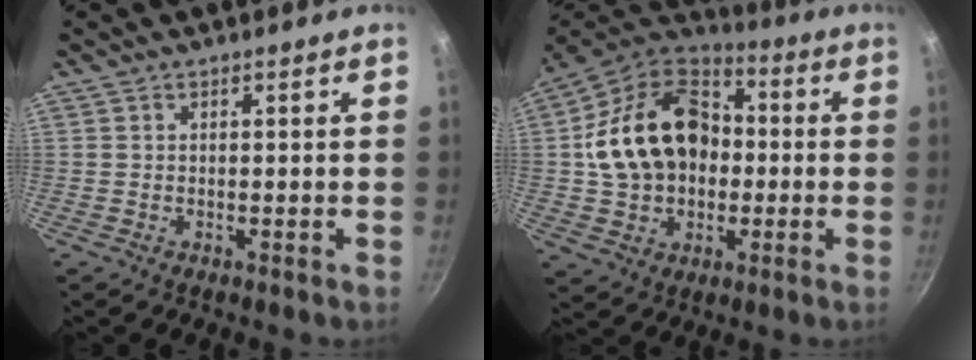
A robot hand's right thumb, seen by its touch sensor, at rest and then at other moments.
{"total": 21.2, "force": [0.6, 15.8, 14.2], "torque": [-0.224, 0.042, 0.008]}